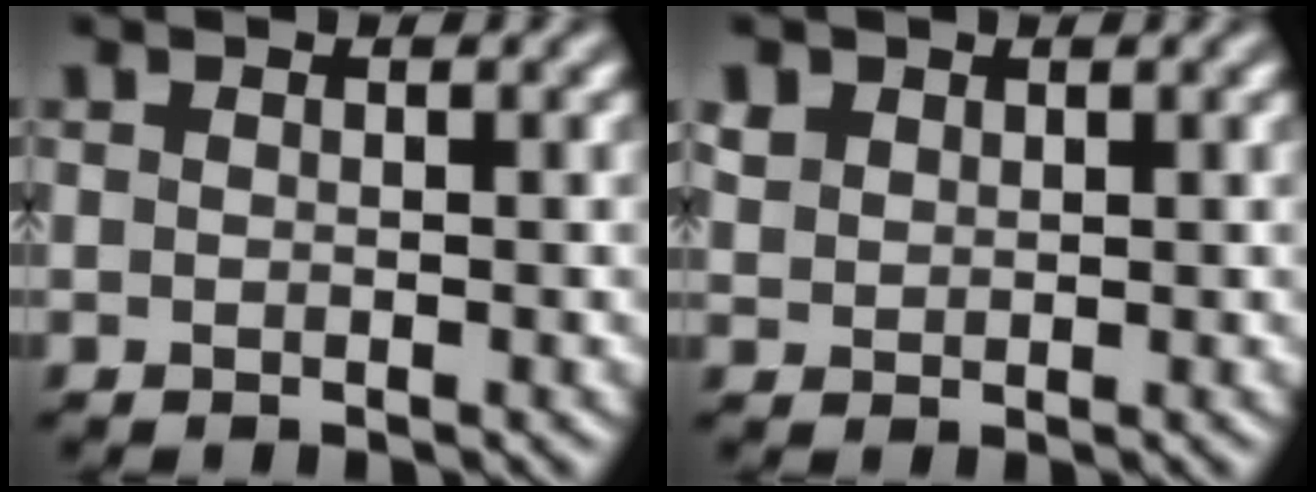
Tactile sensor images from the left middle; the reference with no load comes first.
{"total": 1.2, "force": [0.8, 0.8, -0.2], "torque": [0.005, 0.007, 0.019]}